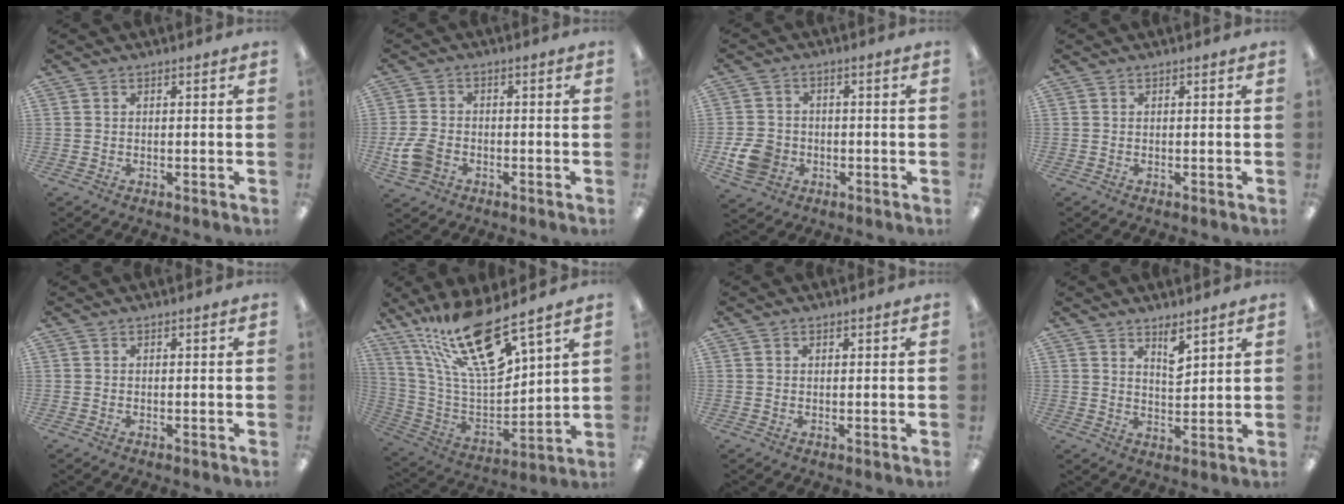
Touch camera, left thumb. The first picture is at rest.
{"total": 6.9, "force": [-2.4, 5.0, 4.0], "torque": [-0.087, 0.014, -0.043]}
{"total": 7.4, "force": [-2.3, 6.2, 3.3], "torque": [-0.064, 0.010, -0.042]}
{"total": 0.0}
{"total": 0.0}
{"total": 22.3, "force": [15.4, 6.3, 14.8], "torque": [-0.277, -0.099, 0.264]}
{"total": 0.5, "force": [0.4, 0.3, 0.1], "torque": [-0.002, 0.003, 0.008]}
{"total": 4.9, "force": [3.8, 1.7, 2.7], "torque": [-0.032, -0.027, 0.061]}